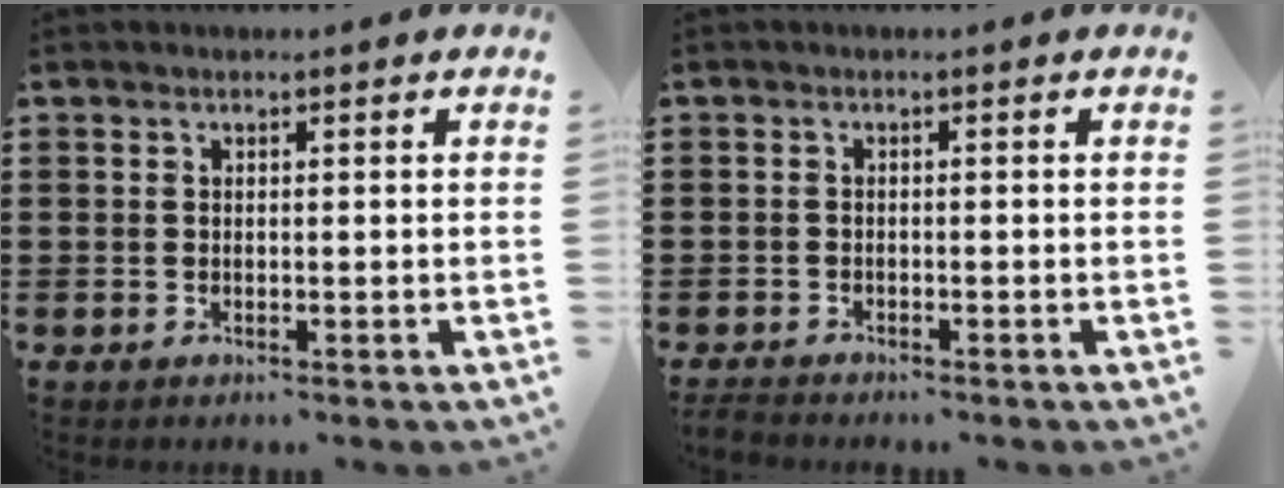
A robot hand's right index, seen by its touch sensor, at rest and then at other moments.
{"total": 1.3, "force": [-1.2, 0.3, 0.2], "torque": [-0.008, 0.000, -0.025]}